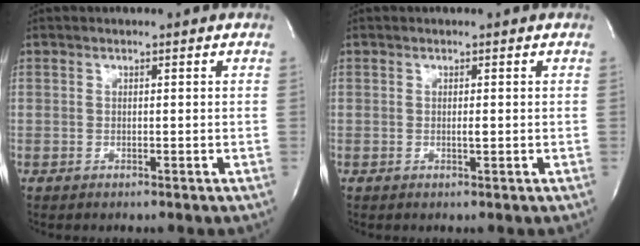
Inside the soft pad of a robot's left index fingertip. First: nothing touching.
{"total": 0.6, "force": [0.1, 0.0, 0.6], "torque": [-0.015, -0.002, 0.000]}